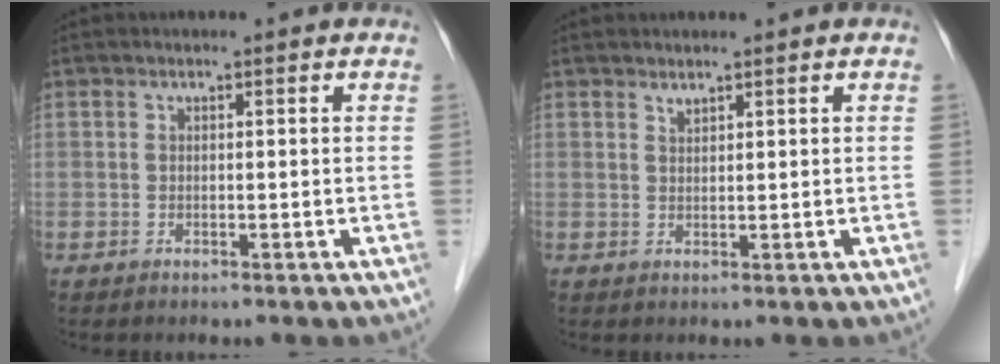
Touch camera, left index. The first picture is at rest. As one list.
[{"total": 0.6, "force": [0.6, 0.0, 0.1], "torque": [-0.003, -0.002, 0.012]}]